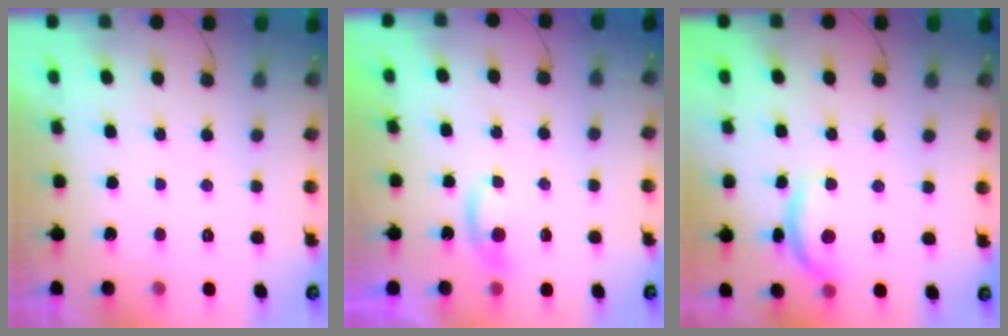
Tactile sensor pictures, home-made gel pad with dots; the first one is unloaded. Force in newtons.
{"total": 3.9, "press": 3.9, "slide": 0.5}
{"total": 9.9, "press": 9.9, "slide": 0.6}